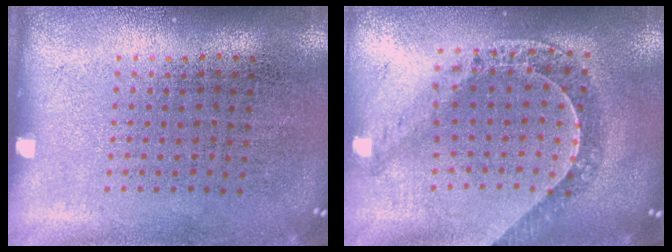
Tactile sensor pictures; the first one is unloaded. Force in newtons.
{"total": 1.1, "press": 1.1, "slide": 0.1}